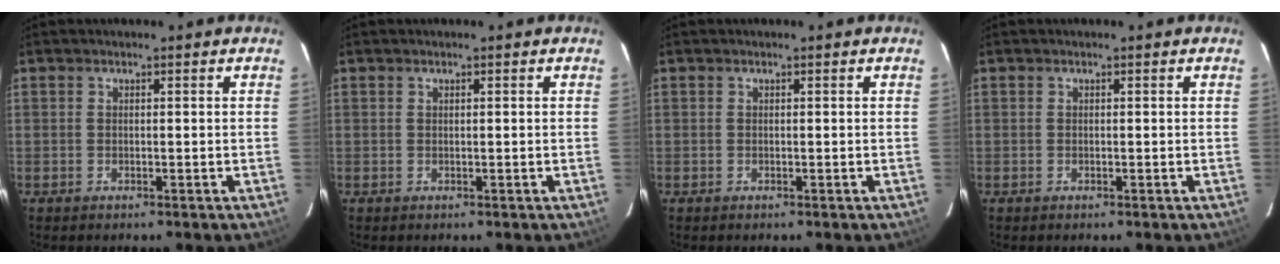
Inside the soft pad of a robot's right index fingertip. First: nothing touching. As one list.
[{"total": 0.0}, {"total": 0.0}, {"total": 0.0}]